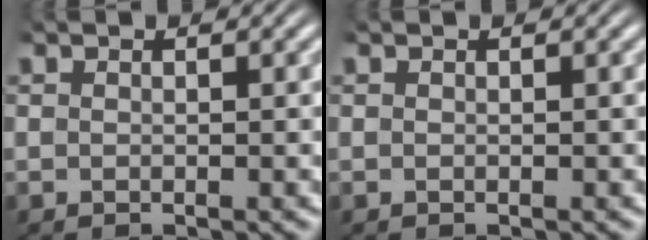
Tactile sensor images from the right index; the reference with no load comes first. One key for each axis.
{"total": 0.0}